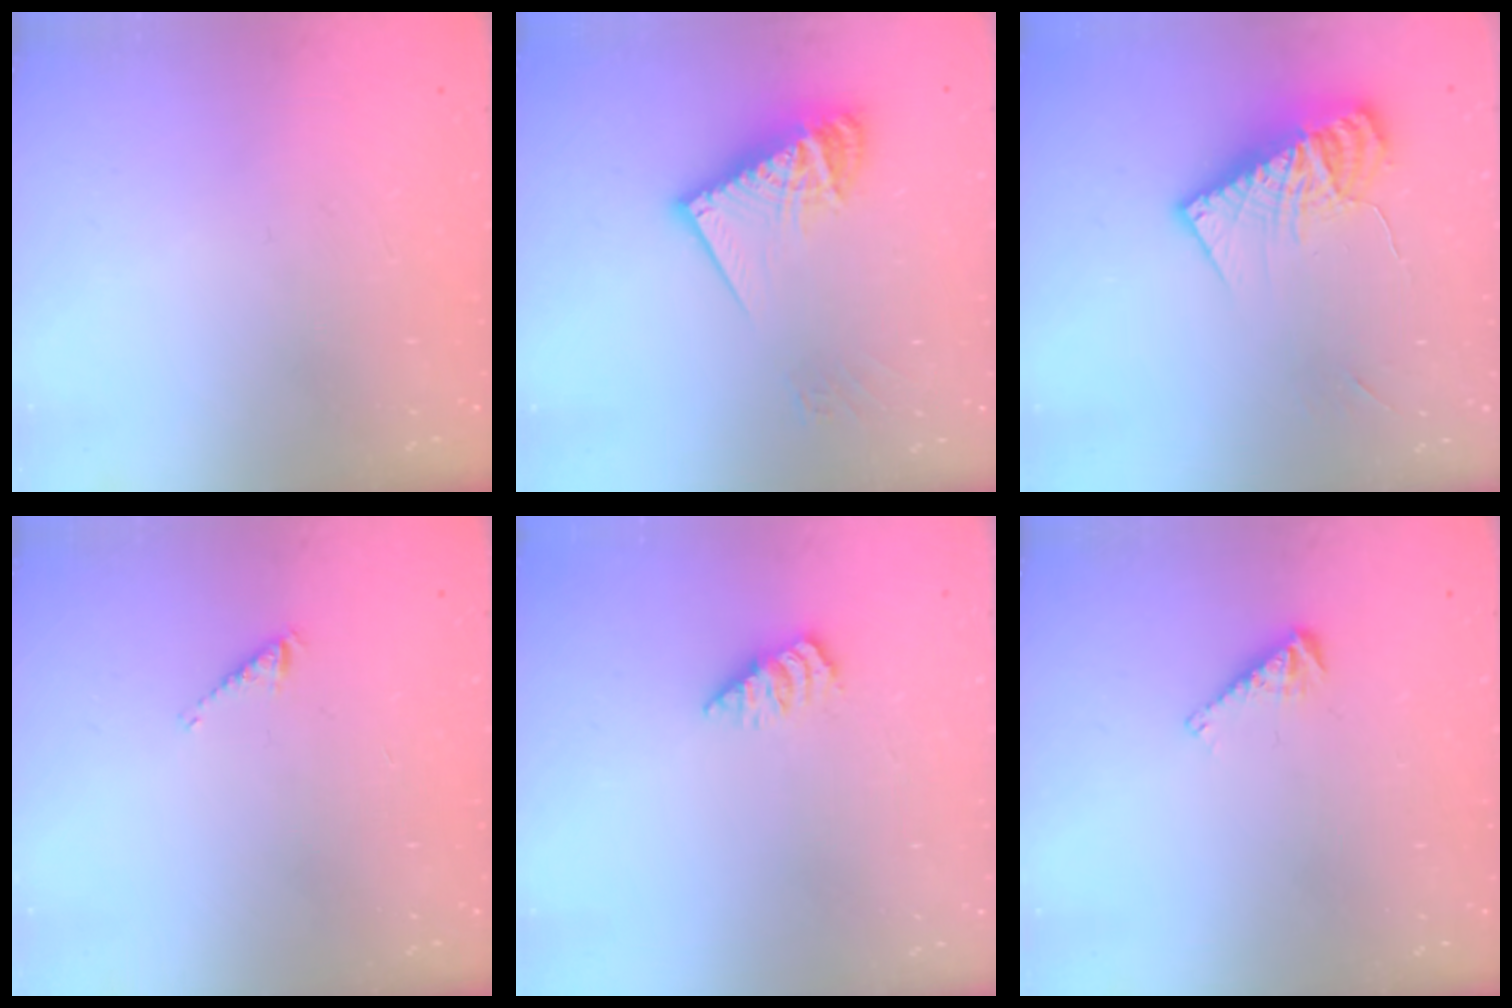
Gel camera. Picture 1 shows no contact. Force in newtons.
{"total": 14.0, "press": 13.9, "slide": 1.3}
{"total": 12.3, "press": 12.2, "slide": 1.3}
{"total": 2.8, "press": 2.8, "slide": 0.4}
{"total": 1.7, "press": 1.7, "slide": 0.2}
{"total": 4.6, "press": 4.5, "slide": 0.6}